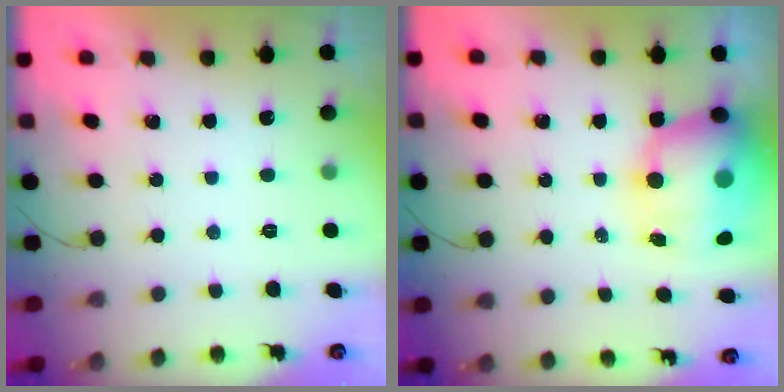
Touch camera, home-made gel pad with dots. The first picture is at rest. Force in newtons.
{"total": 15.3, "press": 14.9, "slide": 3.7}